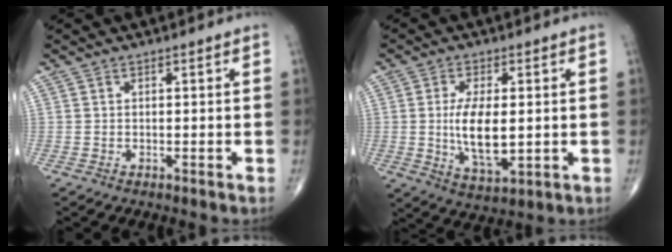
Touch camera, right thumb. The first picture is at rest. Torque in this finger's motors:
{"motor_torque": [1.19, 3.82, 1.28, 0.27, 0.35]}